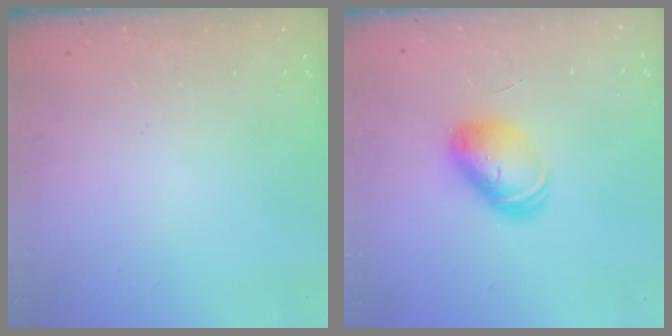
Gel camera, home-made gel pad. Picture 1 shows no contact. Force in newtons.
{"total": 8.7, "press": 8.7, "slide": 0.5}